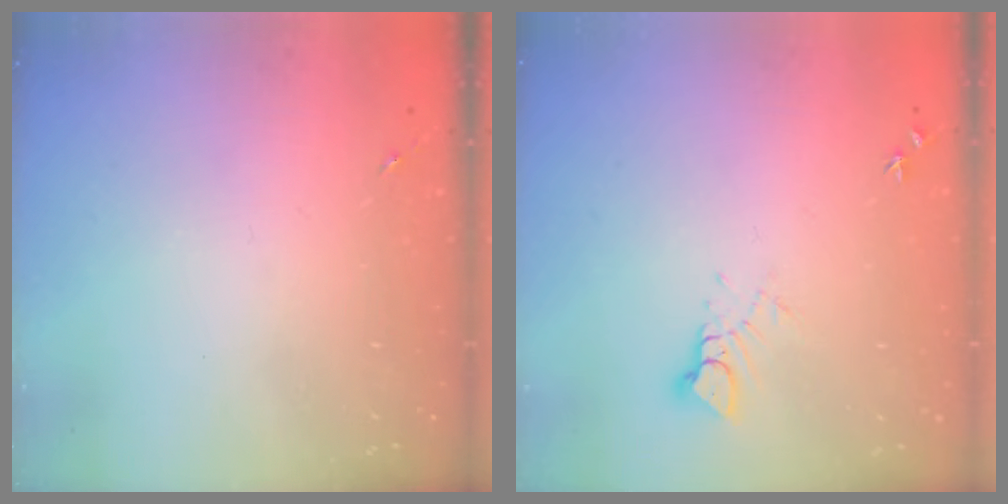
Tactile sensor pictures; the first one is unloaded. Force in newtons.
{"total": 4.1, "press": 4.1, "slide": 0.2}